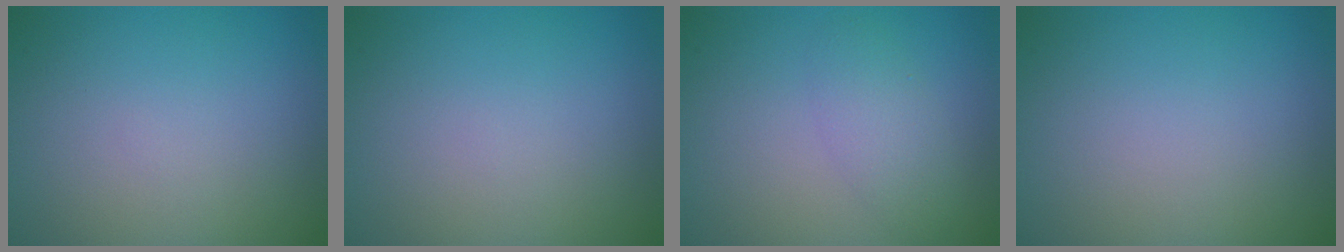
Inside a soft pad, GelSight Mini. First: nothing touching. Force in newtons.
{"total": 0.0}
{"total": 2.4, "press": 2.4, "slide": 0.0}
{"total": 0.0}